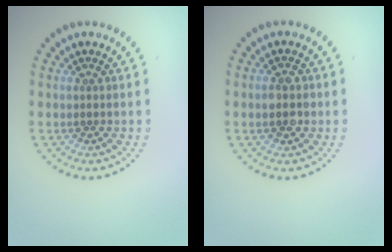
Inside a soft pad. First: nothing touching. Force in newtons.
{"total": 1.9, "press": 1.9, "slide": 0.2}